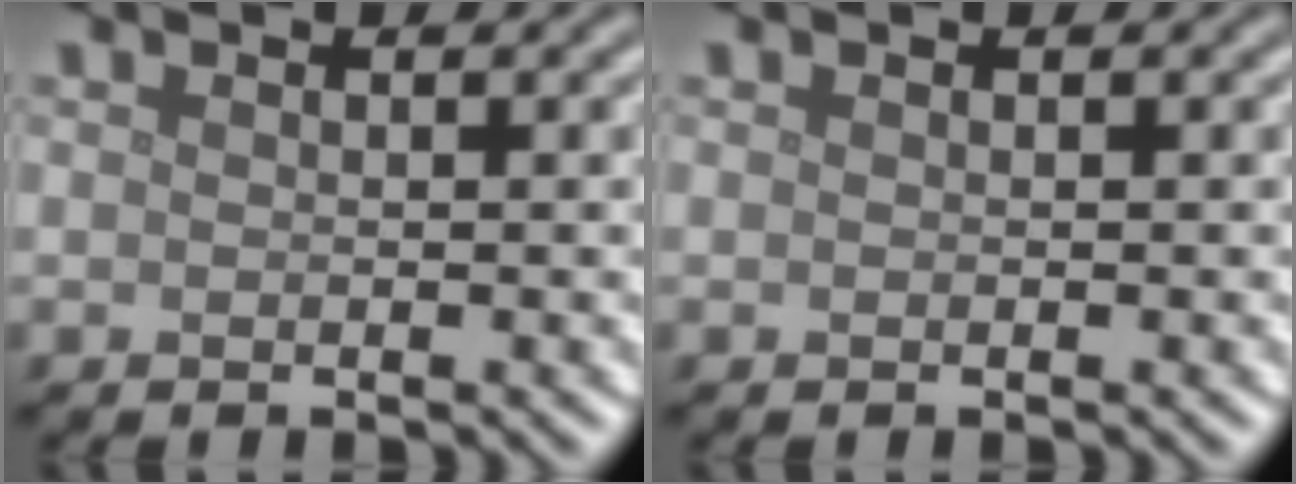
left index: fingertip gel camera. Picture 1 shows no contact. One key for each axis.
{"total": 0.0}